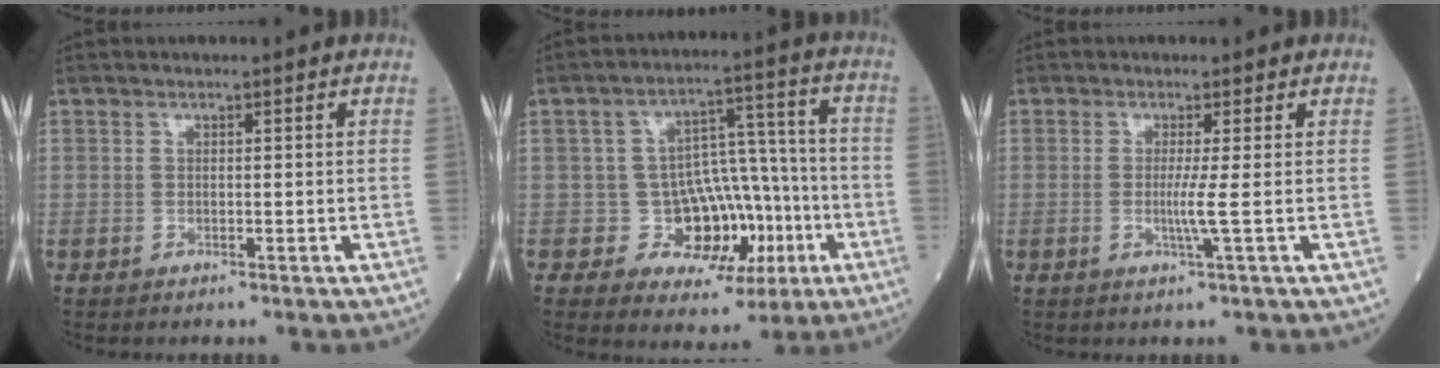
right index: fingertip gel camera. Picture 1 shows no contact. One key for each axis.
{"total": 10.0, "fx": -2.9, "fy": 8.1, "fz": 5.1, "tx": -0.050, "ty": 0.036, "tz": -0.029}
{"total": 2.5, "fx": -0.3, "fy": -1.0, "fz": 2.3, "tx": -0.045, "ty": -0.006, "tz": -0.008}